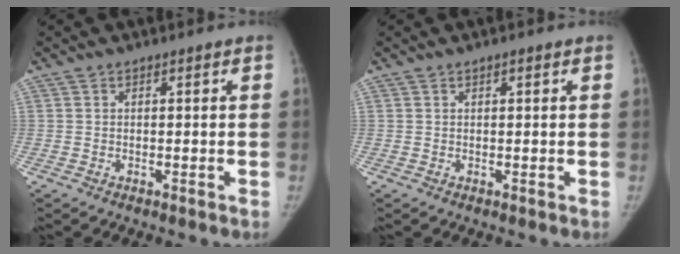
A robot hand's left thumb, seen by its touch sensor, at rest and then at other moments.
{"total": 0.7, "force": [0.4, 0.2, 0.6], "torque": [-0.009, 0.000, 0.005]}